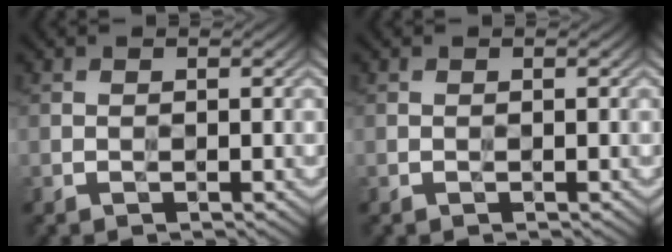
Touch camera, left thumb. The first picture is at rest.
{"total": 0.0}